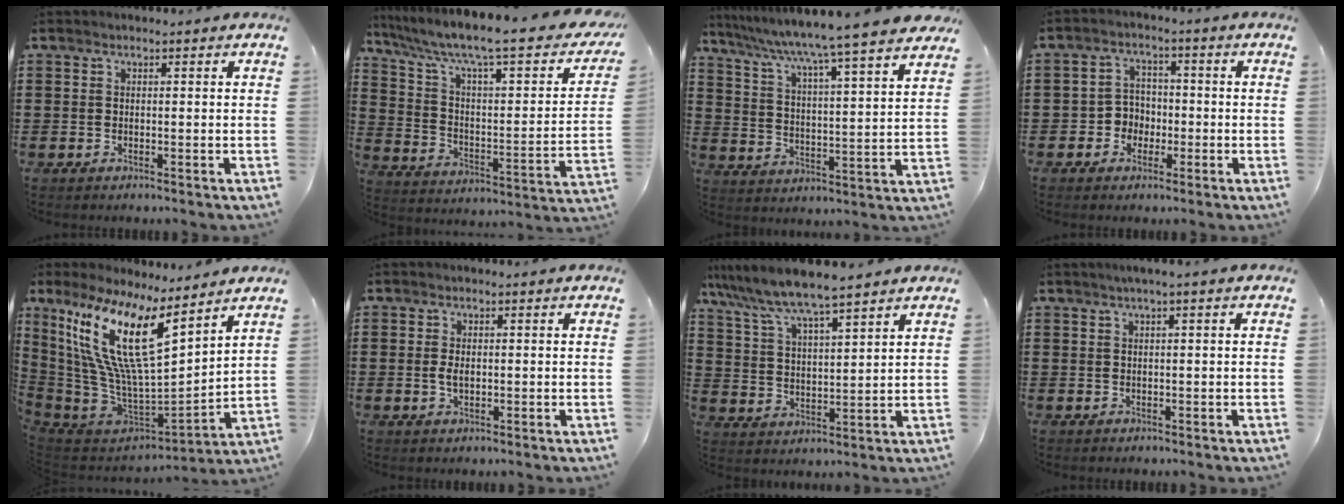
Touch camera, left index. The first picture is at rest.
{"total": 8.0, "force": [5.4, 1.3, 5.7], "torque": [-0.125, -0.041, 0.079]}
{"total": 6.5, "force": [5.6, -1.4, 2.9], "torque": [-0.079, -0.054, 0.085]}
{"total": 3.9, "force": [-1.5, 3.4, 1.2], "torque": [-0.034, 0.009, -0.034]}
{"total": 15.8, "force": [8.0, 3.9, 13.1], "torque": [-0.301, -0.056, 0.132]}
{"total": 2.3, "force": [0.0, 1.1, 2.0], "torque": [-0.047, 0.000, -0.004]}
{"total": 6.6, "force": [6.0, 0.1, 2.9], "torque": [-0.081, -0.033, 0.100]}
{"total": 1.1, "force": [0.3, -0.1, 1.1], "torque": [-0.017, -0.002, 0.006]}